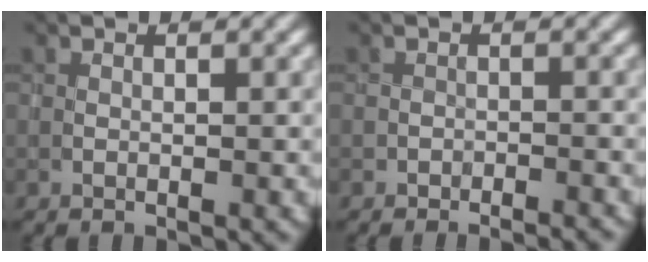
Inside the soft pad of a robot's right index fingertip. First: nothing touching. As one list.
[{"total": 2.0, "force": [-2.0, 0.3, 0.2], "torque": [-0.002, 0.011, -0.025]}]